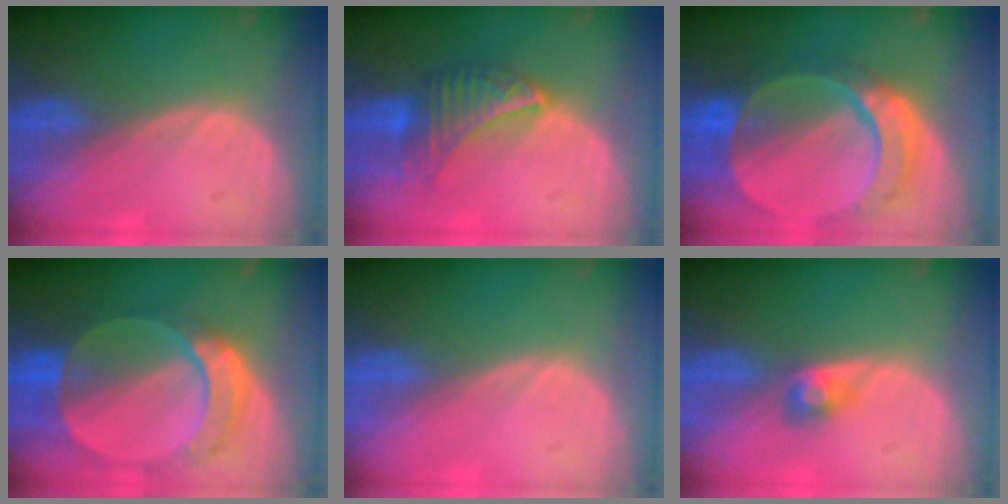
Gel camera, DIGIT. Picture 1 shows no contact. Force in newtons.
{"total": 6.5, "press": 6.5, "slide": 1.0}
{"total": 10.5, "press": 8.9, "slide": 5.6}
{"total": 9.8, "press": 8.4, "slide": 5.2}
{"total": 0.0}
{"total": 2.4, "press": 2.4, "slide": 0.4}